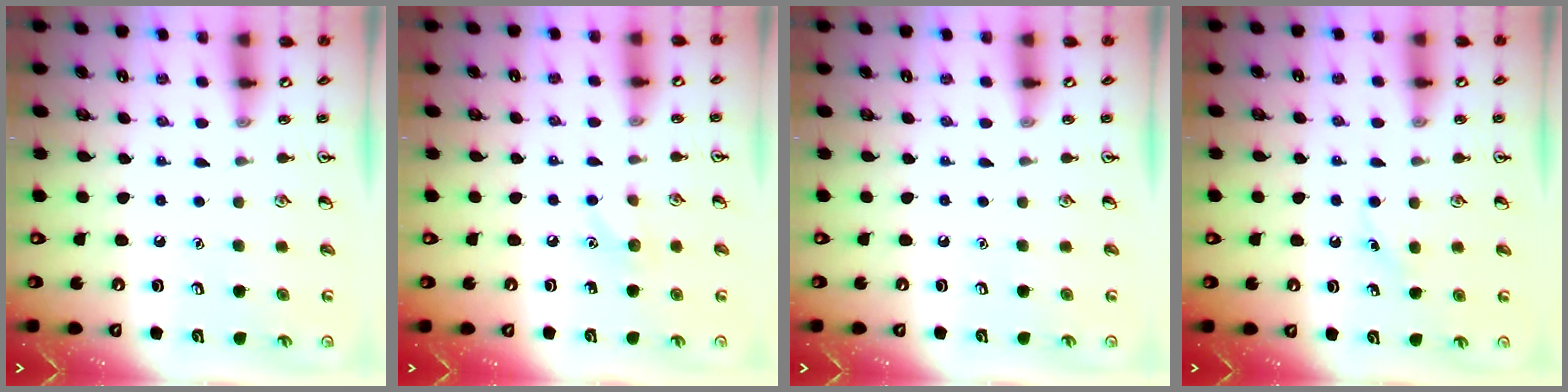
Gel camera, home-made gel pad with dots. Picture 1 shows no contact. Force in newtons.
{"total": 5.1, "press": 4.8, "slide": 1.6}
{"total": 0.0}
{"total": 3.2, "press": 2.9, "slide": 1.1}